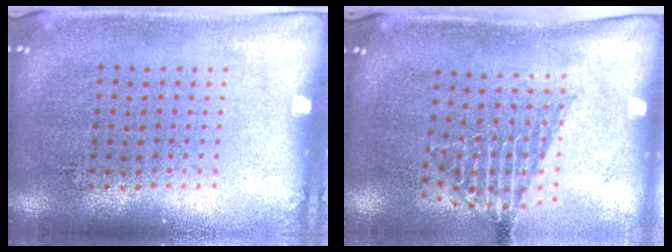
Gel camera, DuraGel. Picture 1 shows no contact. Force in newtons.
{"total": 1.3, "press": 1.0, "slide": 0.9}